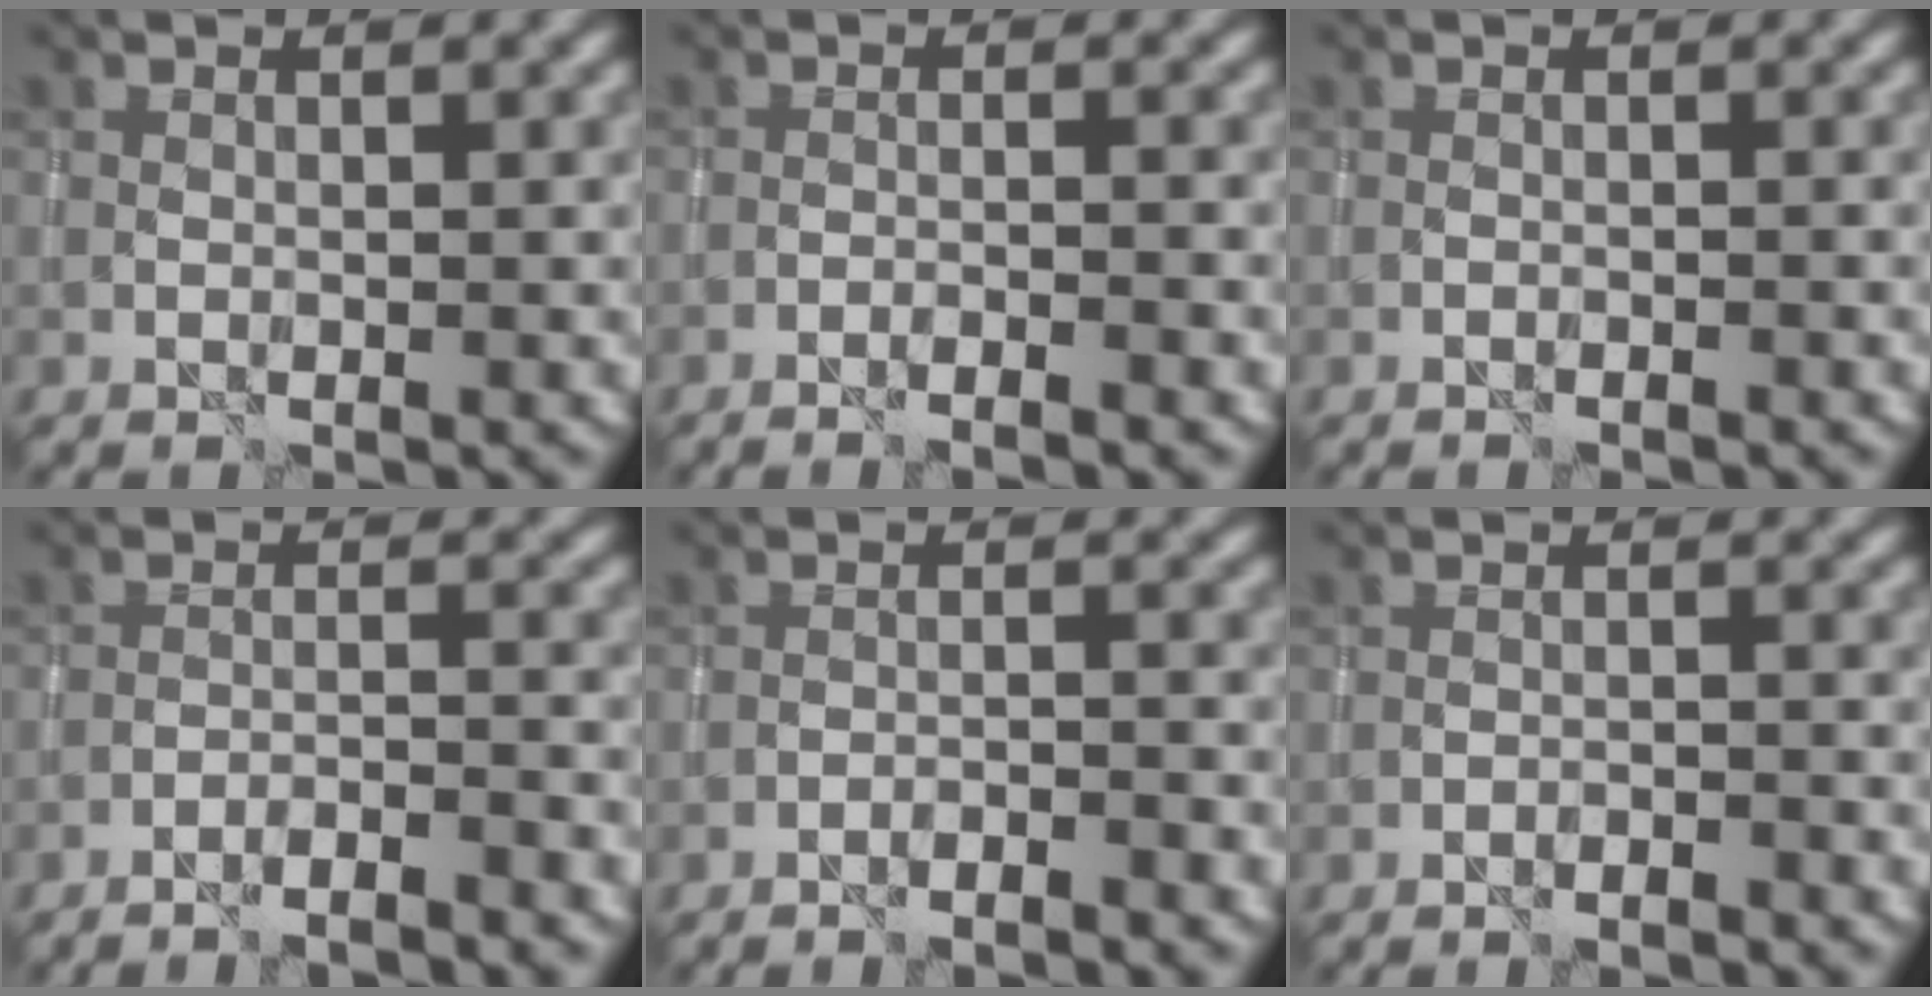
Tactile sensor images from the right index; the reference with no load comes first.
{"total": 2.6, "force": [-2.1, 0.3, 1.5], "torque": [-0.025, 0.007, -0.041]}
{"total": 0.6, "force": [-0.6, 0.0, 0.1], "torque": [0.000, 0.001, -0.013]}
{"total": 3.8, "force": [-3.3, 0.4, 1.8], "torque": [-0.027, 0.007, -0.056]}
{"total": 2.6, "force": [-2.4, 0.3, 1.1], "torque": [-0.019, 0.008, -0.039]}
{"total": 1.5, "force": [-1.4, 0.1, 0.6], "torque": [-0.011, 0.006, -0.024]}